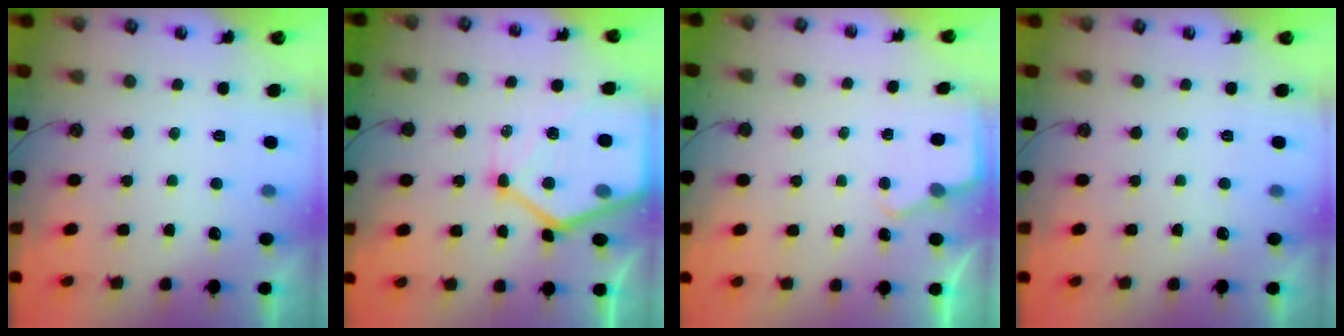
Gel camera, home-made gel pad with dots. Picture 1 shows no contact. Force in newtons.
{"total": 19.8, "press": 19.7, "slide": 2.2}
{"total": 3.3, "press": 3.3, "slide": 0.5}
{"total": 0.0}